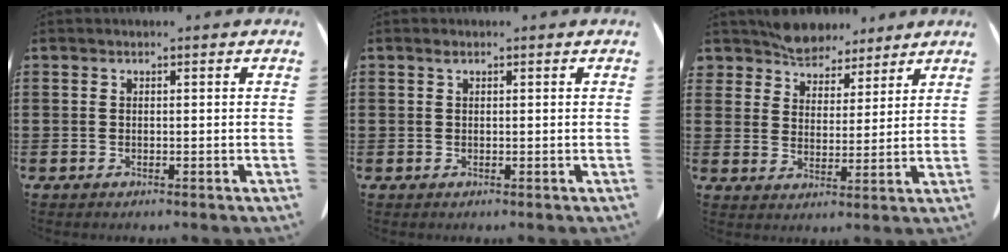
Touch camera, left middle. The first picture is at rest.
{"total": 0.7, "force": [0.3, 0.5, 0.3], "torque": [-0.009, 0.003, 0.006]}
{"total": 6.2, "force": [5.7, 2.4, 0.2], "torque": [-0.034, -0.021, 0.109]}